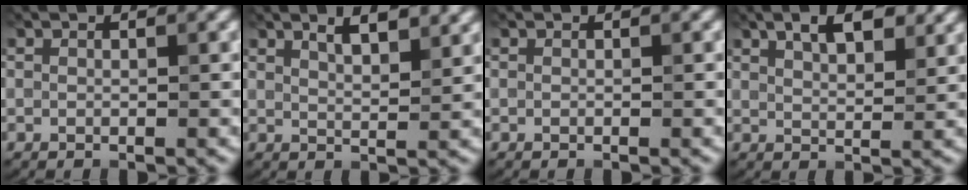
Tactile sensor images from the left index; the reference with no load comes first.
{"total": 4.8, "force": [3.1, 1.7, 3.3], "torque": [-0.031, 0.023, 0.031]}
{"total": 0.0}
{"total": 5.2, "force": [2.9, 2.0, 3.7], "torque": [-0.056, 0.015, 0.038]}